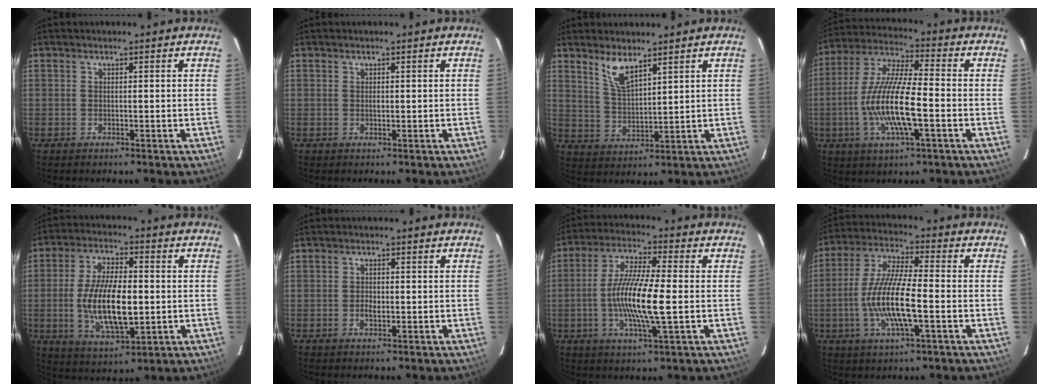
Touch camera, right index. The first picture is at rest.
{"total": 0.5, "force": [0.1, 0.4, 0.3], "torque": [-0.006, 0.002, 0.003]}
{"total": 6.0, "force": [4.3, 1.7, 3.8], "torque": [-0.075, -0.004, 0.092]}
{"total": 14.8, "force": [-3.4, 3.1, 14.1], "torque": [-0.284, -0.007, -0.067]}
{"total": 14.4, "force": [-1.5, 5.8, 13.1], "torque": [-0.252, -0.008, -0.020]}
{"total": 1.7, "force": [-0.4, 1.2, 1.2], "torque": [-0.021, 0.000, -0.007]}
{"total": 12.7, "force": [-1.8, 1.6, 12.4], "torque": [-0.241, -0.003, -0.039]}
{"total": 13.2, "force": [-3.1, 2.6, 12.5], "torque": [-0.255, -0.006, -0.061]}